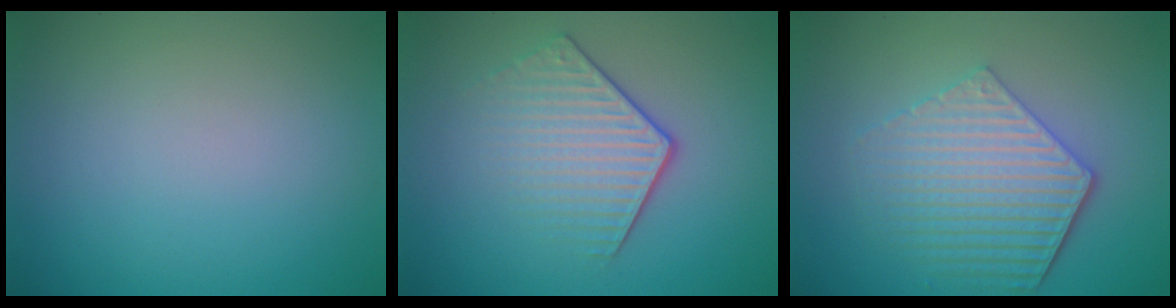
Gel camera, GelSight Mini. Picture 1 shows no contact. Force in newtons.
{"total": 4.1, "press": 3.0, "slide": 2.8}
{"total": 5.5, "press": 4.3, "slide": 3.5}